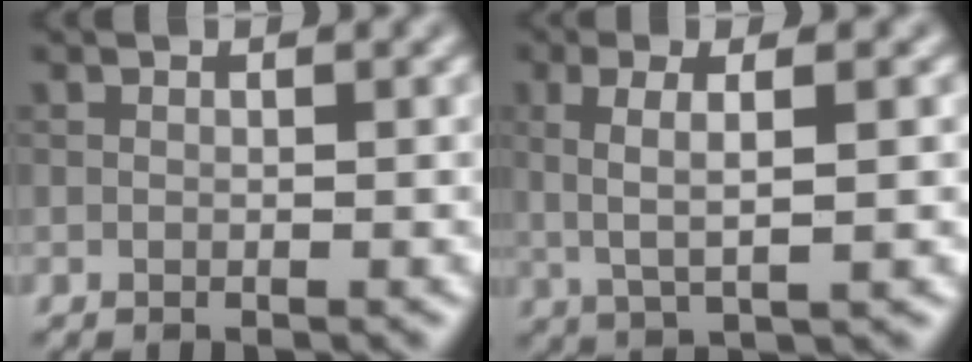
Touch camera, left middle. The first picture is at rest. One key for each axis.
{"total": 4.1, "fx": 0.5, "fy": 1.1, "fz": 3.9, "tx": -0.071, "ty": 0.010, "tz": 0.017}